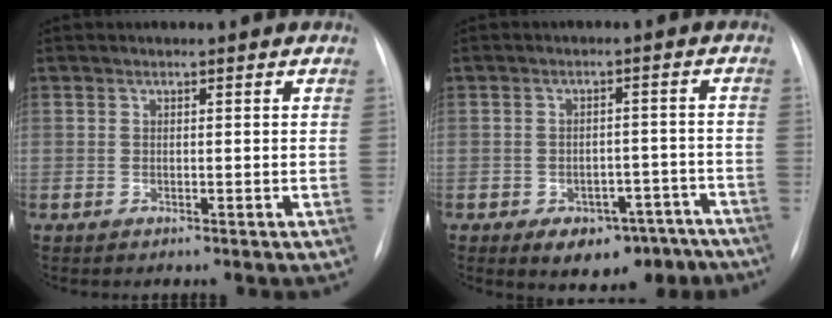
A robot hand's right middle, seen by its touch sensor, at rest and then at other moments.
{"total": 9.8, "force": [-6.9, 5.7, 3.9], "torque": [-0.024, 0.032, -0.087]}